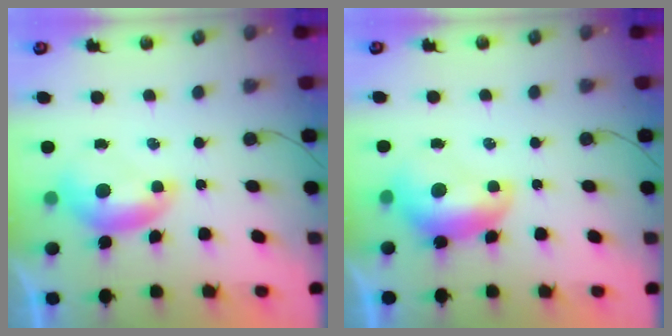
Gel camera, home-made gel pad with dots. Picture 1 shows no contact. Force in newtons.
{"total": 1.3, "press": 1.2, "slide": 0.4}